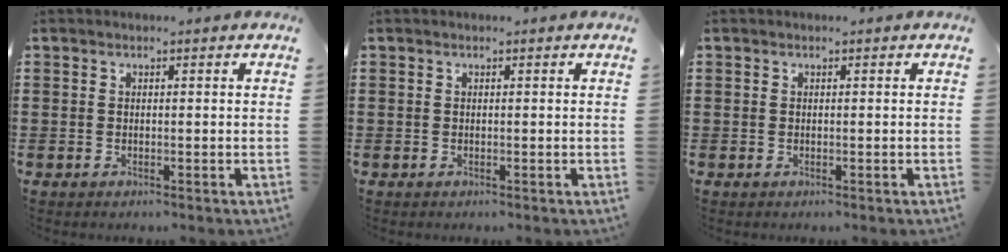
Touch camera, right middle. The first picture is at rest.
{"total": 0.0}
{"total": 0.0}